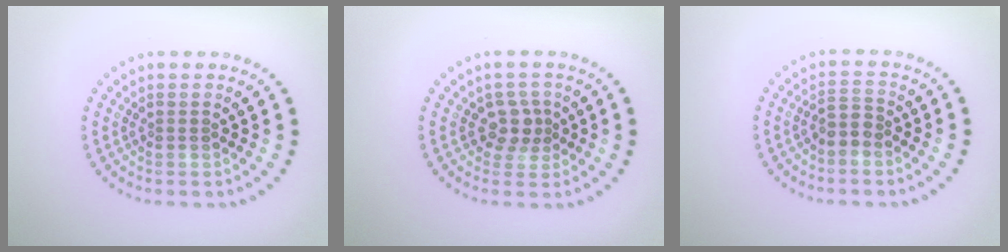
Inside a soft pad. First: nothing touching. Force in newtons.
{"total": 2.3, "press": 1.9, "slide": 1.3}
{"total": 1.7, "press": 1.5, "slide": 0.8}